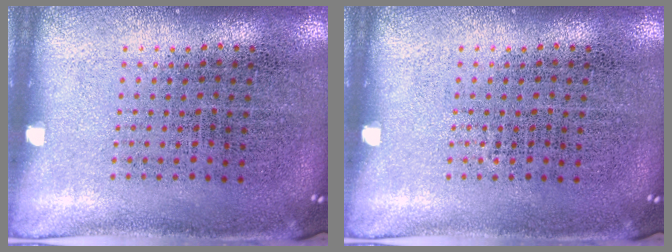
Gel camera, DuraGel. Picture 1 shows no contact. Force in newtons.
{"total": 0.0}